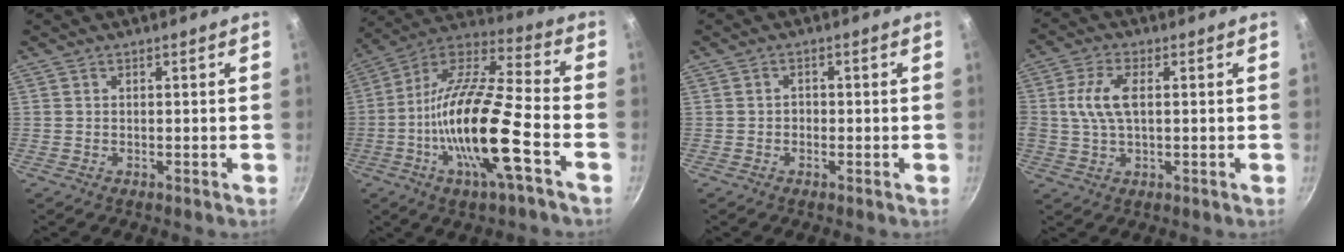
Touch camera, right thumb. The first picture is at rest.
{"total": 21.3, "force": [-6.6, 5.1, 19.6], "torque": [-0.356, 0.029, -0.137]}
{"total": 1.4, "force": [-0.3, 1.2, 0.6], "torque": [-0.006, 0.004, -0.007]}
{"total": 7.6, "force": [1.0, 4.0, 6.4], "torque": [-0.128, 0.012, 0.014]}